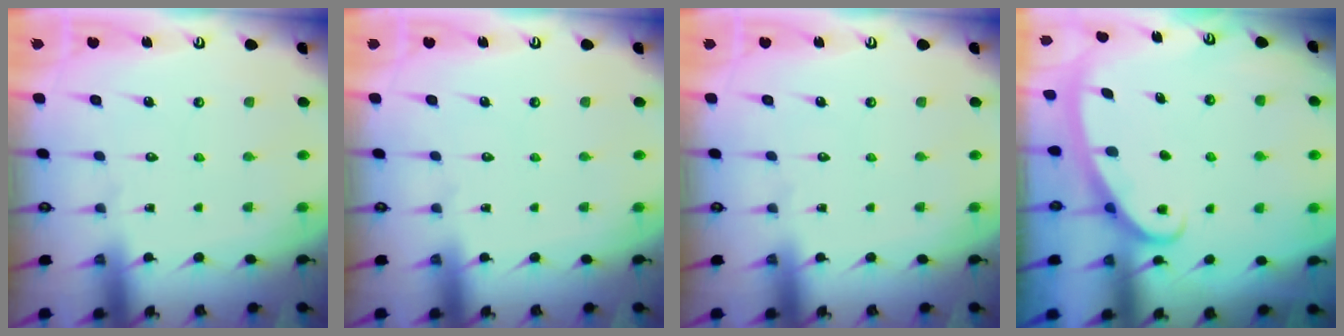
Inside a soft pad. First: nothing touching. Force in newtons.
{"total": 0.0}
{"total": 0.0}
{"total": 2.9, "press": 2.8, "slide": 0.4}